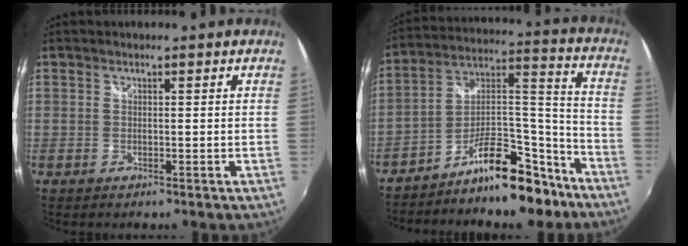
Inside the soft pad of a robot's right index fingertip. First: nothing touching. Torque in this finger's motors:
{"motor_torque": [1.06, -1.08, 0.35, 0.04]}